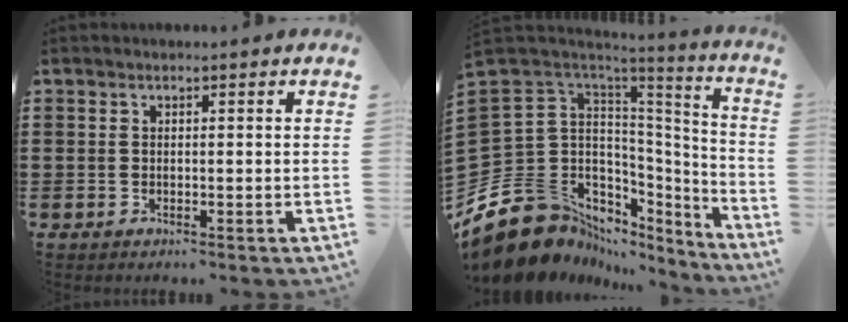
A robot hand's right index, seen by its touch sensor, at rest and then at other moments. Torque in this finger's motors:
{"motor_torque": [0.03, -0.03, -0.03, -0.21]}